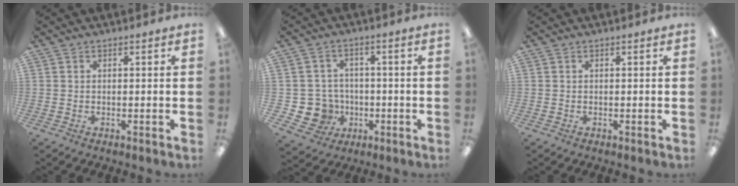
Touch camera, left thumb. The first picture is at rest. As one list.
[{"total": 7.9, "force": [-1.8, 7.4, 2.0], "torque": [-0.074, 0.013, -0.024]}, {"total": 0.0}]